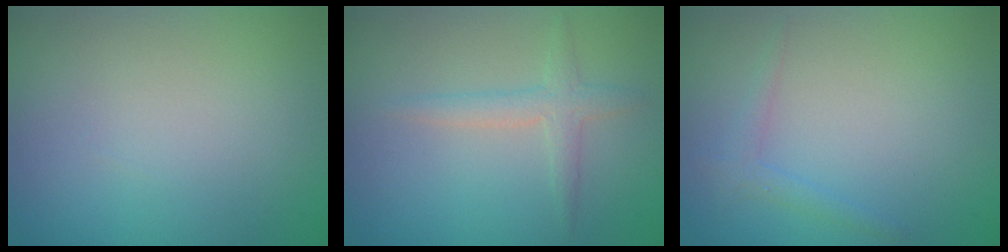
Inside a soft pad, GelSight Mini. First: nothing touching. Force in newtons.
{"total": 2.0, "press": 2.0, "slide": 0.1}
{"total": 1.3, "press": 1.2, "slide": 0.1}